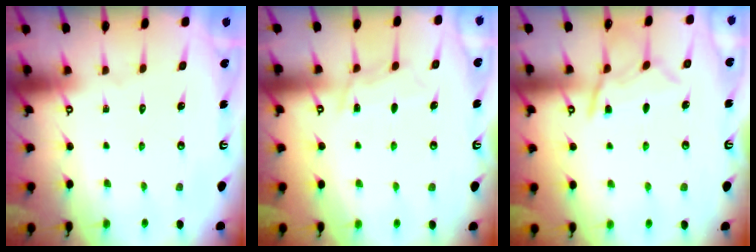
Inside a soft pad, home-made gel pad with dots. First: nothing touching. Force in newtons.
{"total": 6.5, "press": 6.4, "slide": 0.7}
{"total": 9.8, "press": 9.7, "slide": 0.9}